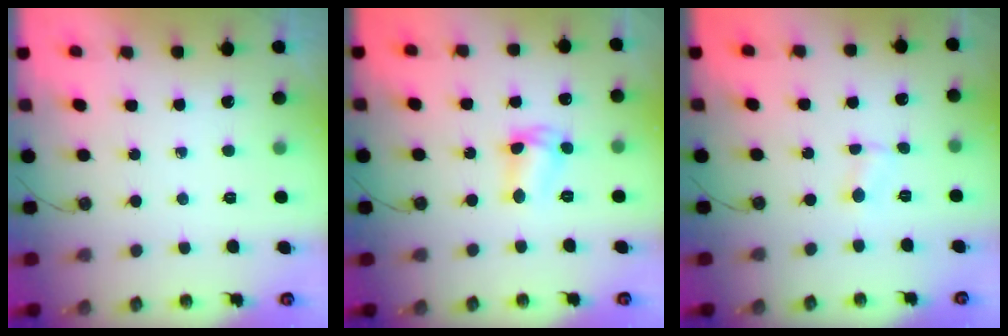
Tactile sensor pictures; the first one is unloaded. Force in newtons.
{"total": 6.9, "press": 6.9, "slide": 0.4}
{"total": 0.9, "press": 0.9, "slide": 0.3}